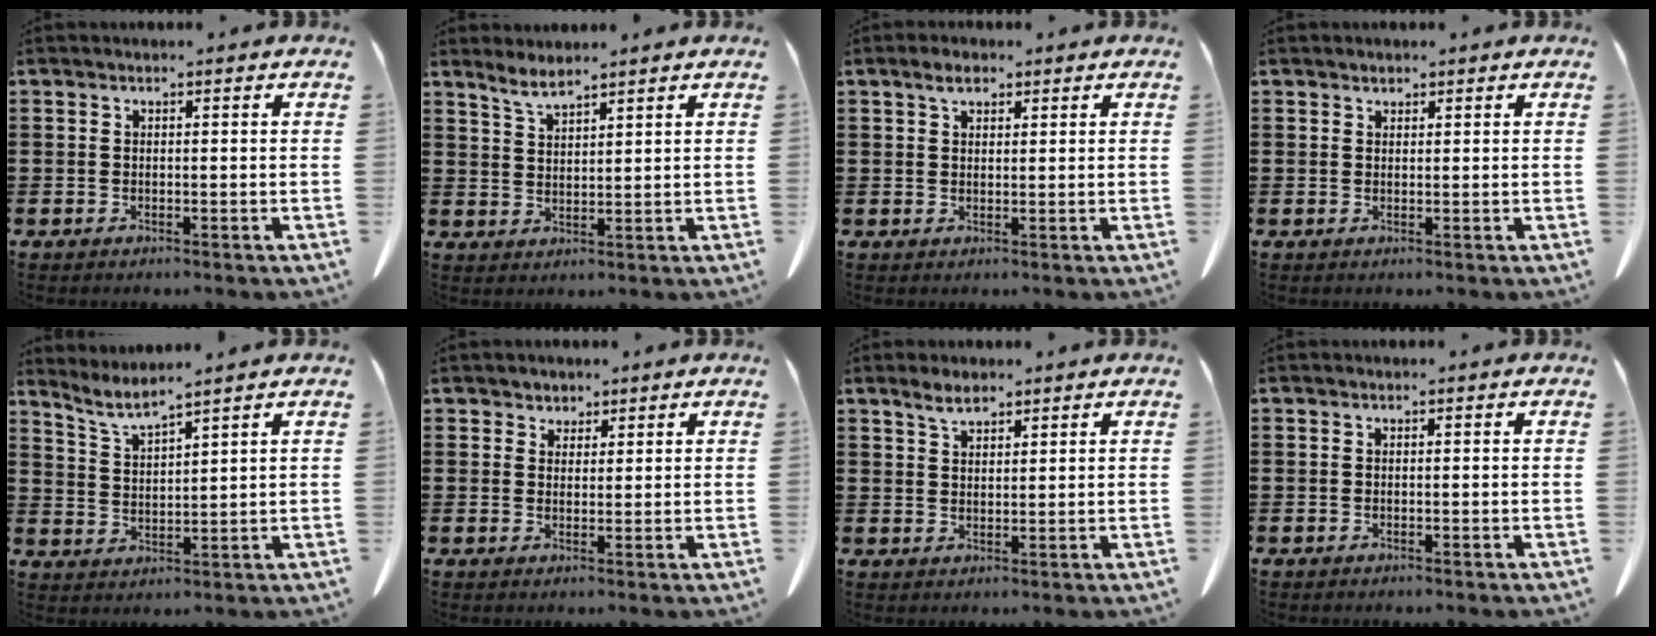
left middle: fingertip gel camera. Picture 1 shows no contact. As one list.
[{"total": 3.2, "force": [2.8, 0.4, 1.6], "torque": [-0.039, -0.005, 0.052]}, {"total": 2.6, "force": [1.8, 1.1, 1.5], "torque": [-0.026, 0.001, 0.033]}, {"total": 0.9, "force": [0.9, 0.4, 0.1], "torque": [-0.004, -0.001, 0.018]}, {"total": 4.2, "force": [3.6, -0.4, 2.1], "torque": [-0.053, -0.018, 0.064]}, {"total": 2.3, "force": [2.0, 1.3, 0.0], "torque": [-0.002, 0.001, 0.037]}, {"total": 3.2, "force": [2.5, 1.1, 1.7], "torque": [-0.032, -0.003, 0.046]}, {"total": 0.0}]